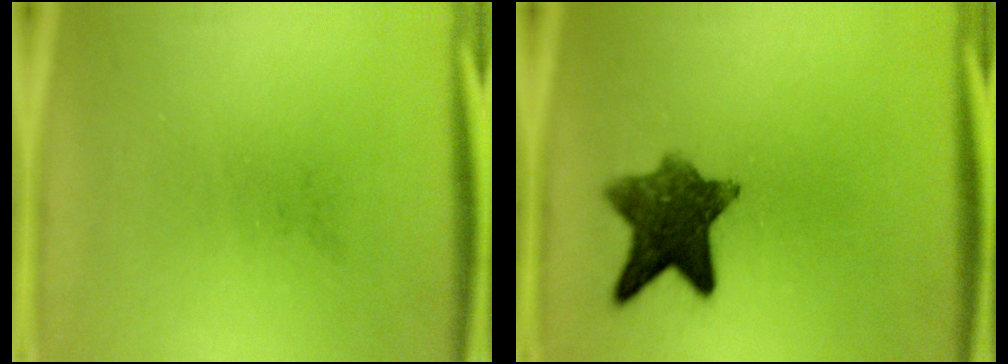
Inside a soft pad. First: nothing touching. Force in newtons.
{"total": 9.5}